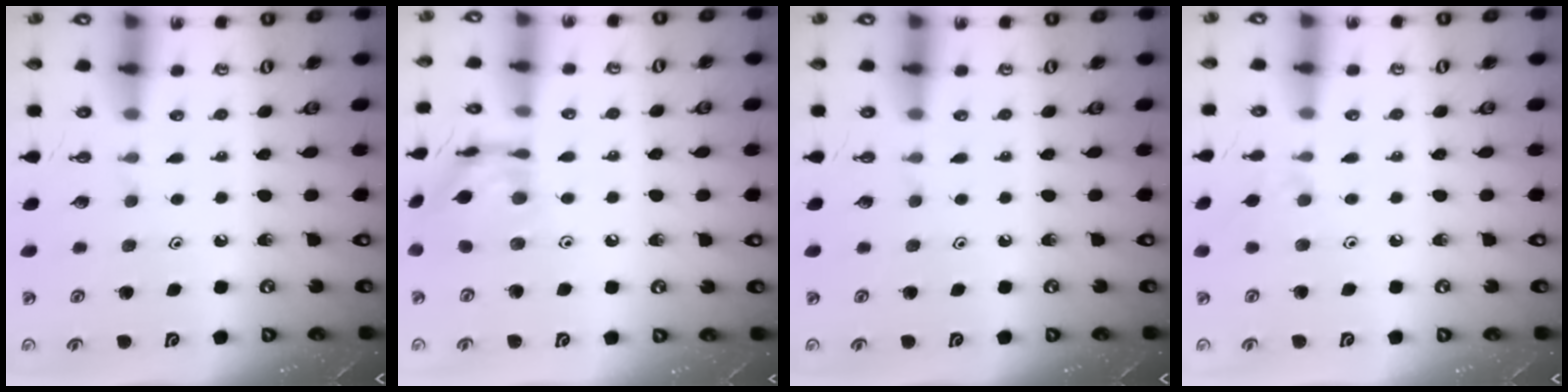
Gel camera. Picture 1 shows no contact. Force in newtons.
{"total": 12.2, "press": 12.2, "slide": 1.1}
{"total": 0.0}
{"total": 3.4, "press": 3.3, "slide": 0.6}